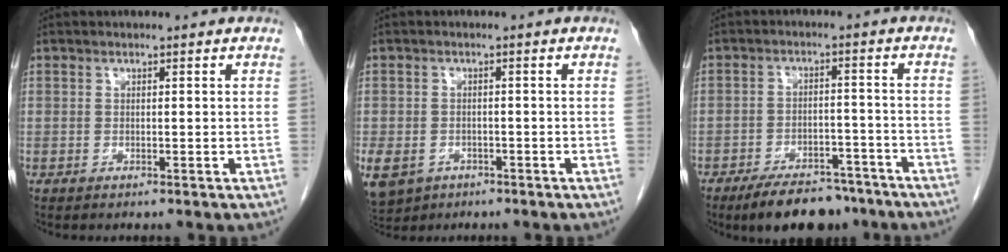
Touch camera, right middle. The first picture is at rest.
{"total": 14.8, "force": [-6.6, 11.8, 6.1], "torque": [-0.199, -0.014, -0.090]}
{"total": 10.9, "force": [-8.7, 4.4, 4.8], "torque": [-0.061, 0.006, -0.135]}